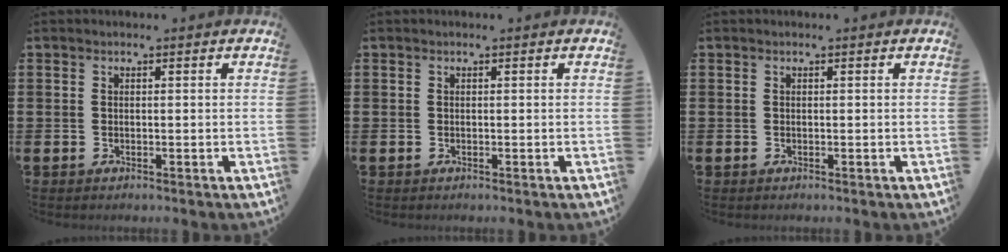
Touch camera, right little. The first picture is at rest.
{"total": 0.0}
{"total": 0.0}